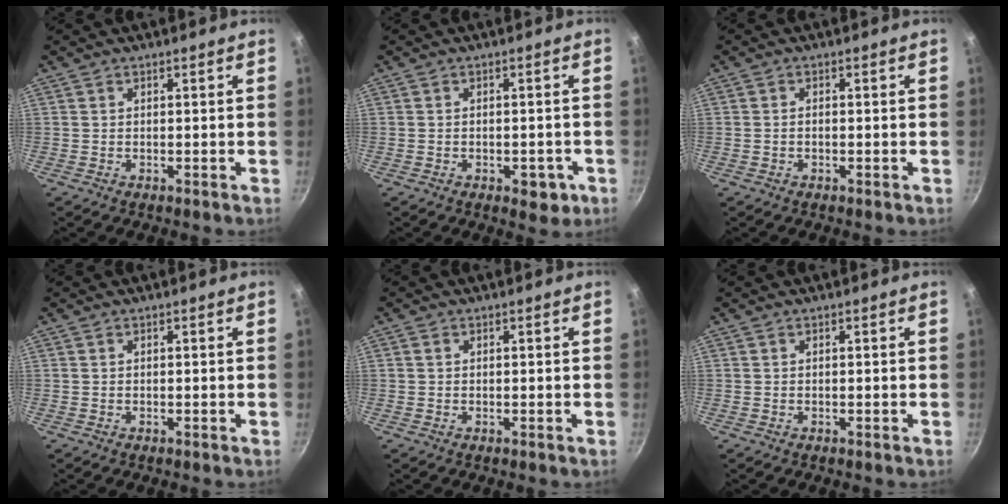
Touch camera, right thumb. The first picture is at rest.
{"total": 4.6, "force": [-1.8, 2.7, 3.2], "torque": [-0.020, 0.012, -0.015]}
{"total": 0.9, "force": [-0.3, 0.6, 0.6], "torque": [-0.012, 0.007, -0.006]}
{"total": 0.0}
{"total": 0.6, "force": [0.1, 0.5, 0.3], "torque": [-0.004, 0.004, 0.001]}
{"total": 0.0}